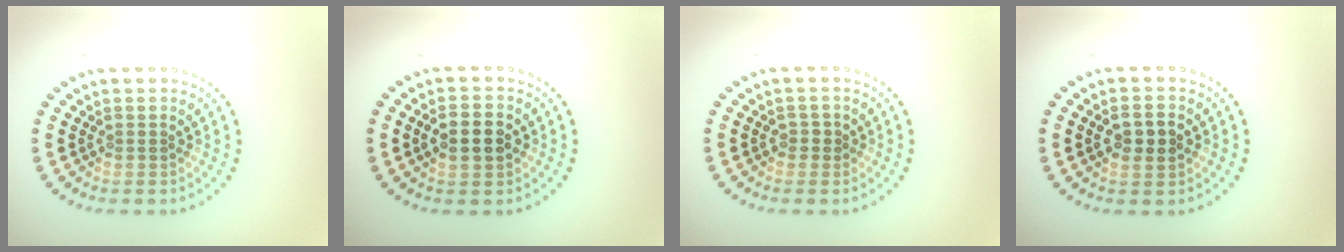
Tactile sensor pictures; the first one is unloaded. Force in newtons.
{"total": 3.3, "press": 3.3, "slide": 0.1}
{"total": 0.6, "press": 0.5, "slide": 0.2}
{"total": 2.7, "press": 2.7, "slide": 0.3}